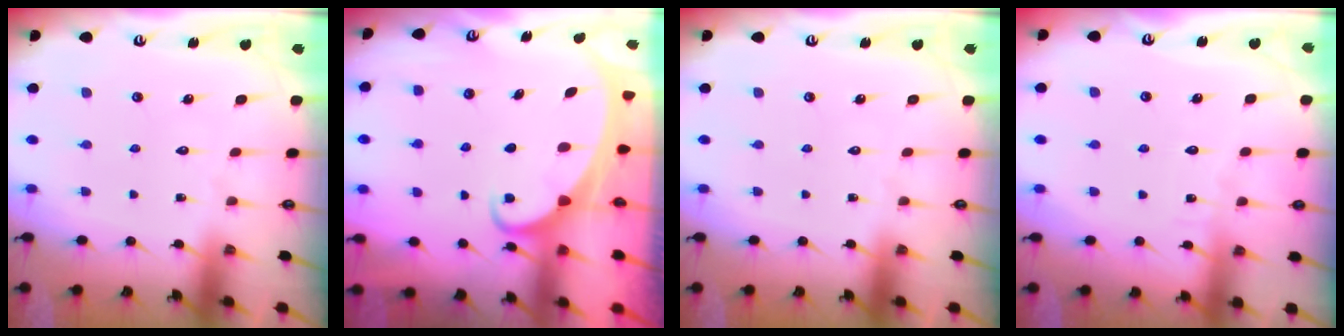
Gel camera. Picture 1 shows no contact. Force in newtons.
{"total": 2.3, "press": 2.3, "slide": 0.3}
{"total": 0.0}
{"total": 3.9, "press": 3.8, "slide": 0.3}